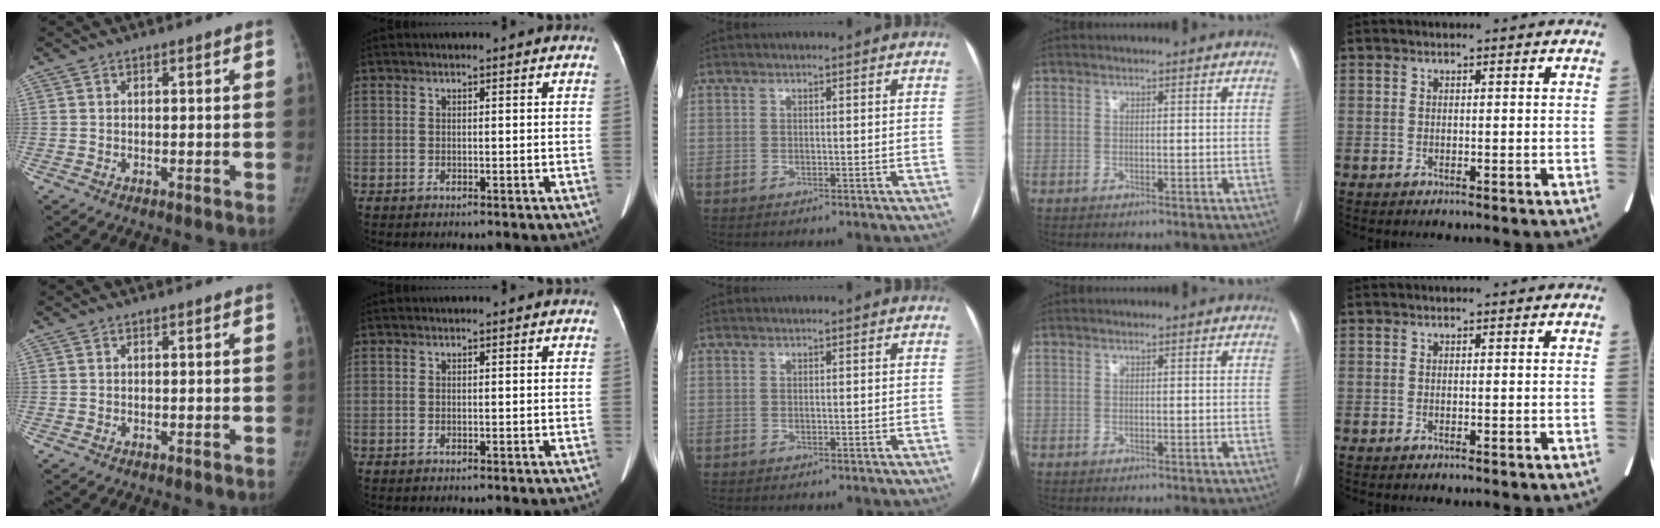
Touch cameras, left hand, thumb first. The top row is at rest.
{}